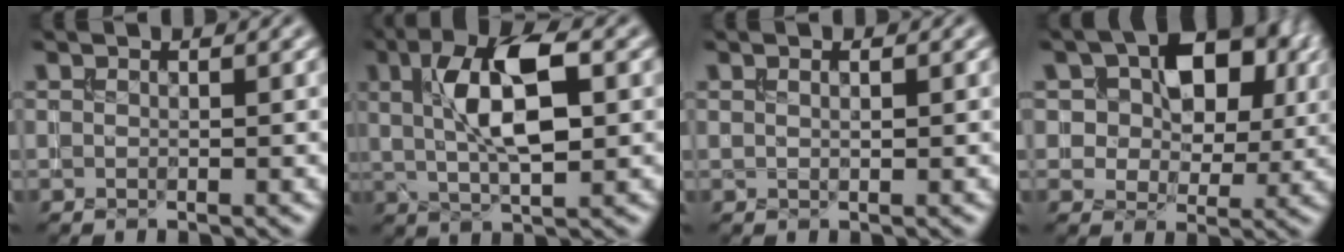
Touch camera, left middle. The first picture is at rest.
{"total": 8.0, "force": [1.6, 3.0, 7.2], "torque": [-0.121, 0.011, 0.028]}
{"total": 0.9, "force": [0.4, 0.3, 0.8], "torque": [-0.005, -0.005, 0.005]}
{"total": 9.2, "force": [2.7, 6.2, 6.3], "torque": [-0.083, 0.011, 0.031]}